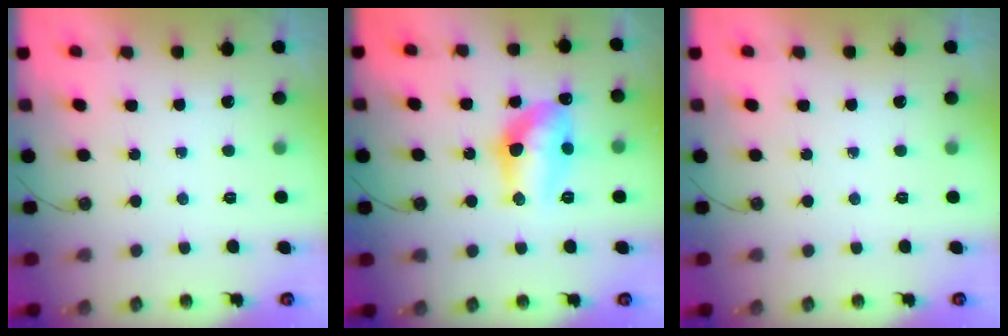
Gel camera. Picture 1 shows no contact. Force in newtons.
{"total": 12.3, "press": 12.2, "slide": 1.1}
{"total": 0.0}